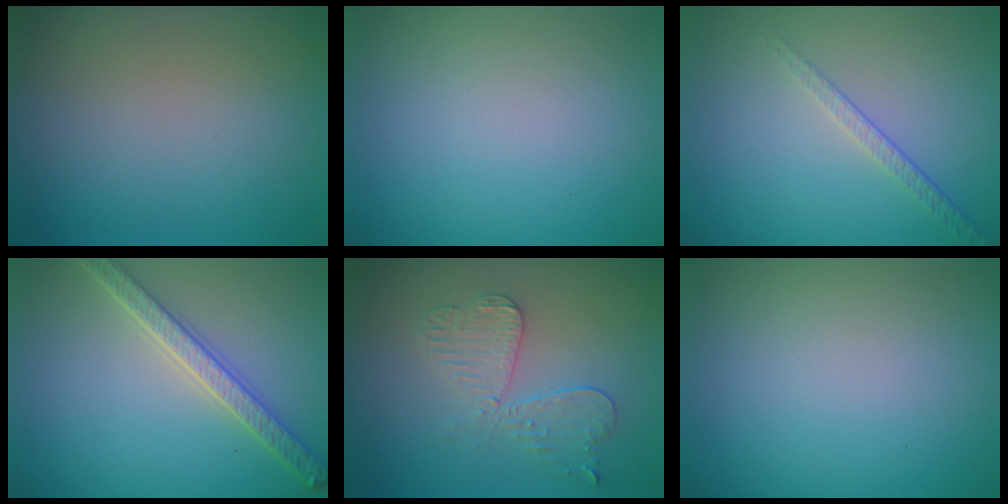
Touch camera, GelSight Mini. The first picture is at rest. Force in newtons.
{"total": 0.0}
{"total": 1.6, "press": 1.0, "slide": 1.3}
{"total": 4.2, "press": 3.5, "slide": 2.3}
{"total": 3.7, "press": 3.3, "slide": 1.8}
{"total": 0.0}